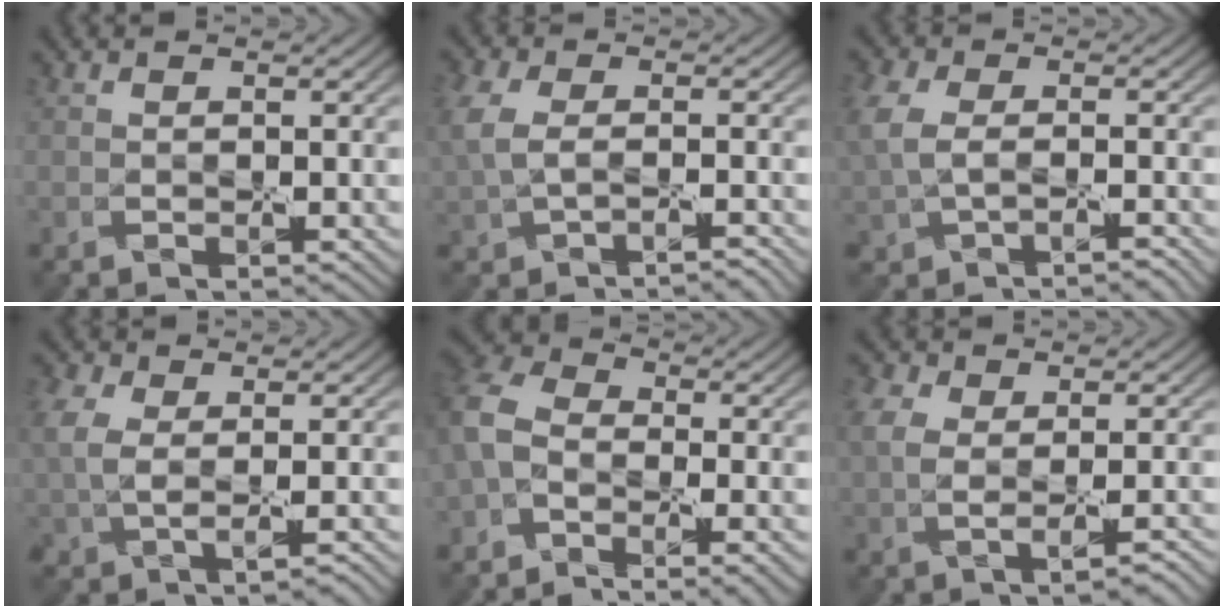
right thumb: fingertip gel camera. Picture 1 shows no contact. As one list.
[{"total": 4.7, "force": [-0.8, 2.8, 3.6], "torque": [-0.090, -0.006, -0.013]}, {"total": 5.1, "force": [-0.6, 3.2, 3.9], "torque": [-0.106, -0.007, -0.003]}, {"total": 4.8, "force": [0.4, 2.7, 3.9], "torque": [-0.093, 0.005, 0.013]}, {"total": 8.5, "force": [-3.9, 5.2, 5.4], "torque": [-0.127, -0.013, -0.065]}, {"total": 6.2, "force": [0.1, 3.6, 5.1], "torque": [-0.082, 0.009, 0.007]}]